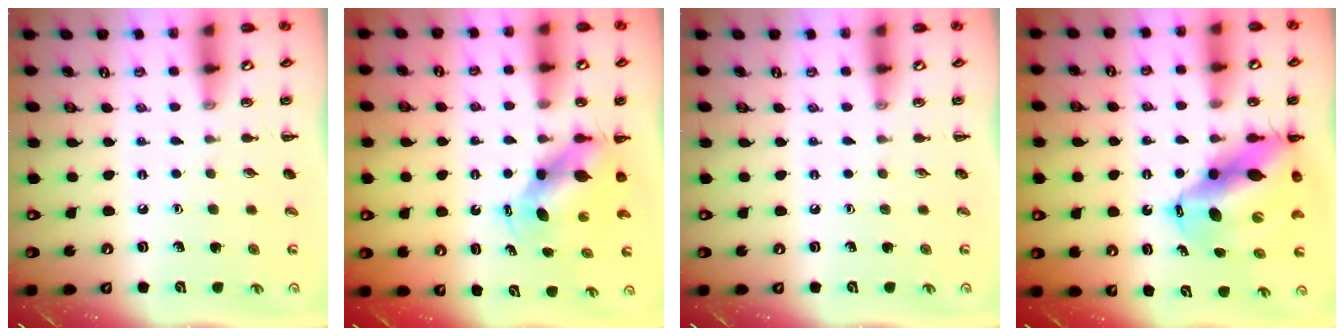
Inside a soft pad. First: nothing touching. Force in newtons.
{"total": 5.5, "press": 5.3, "slide": 1.6}
{"total": 0.0}
{"total": 15.6, "press": 15.0, "slide": 4.3}